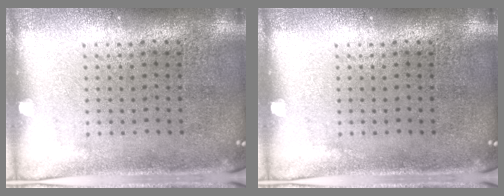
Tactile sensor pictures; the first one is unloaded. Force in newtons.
{"total": 0.0}